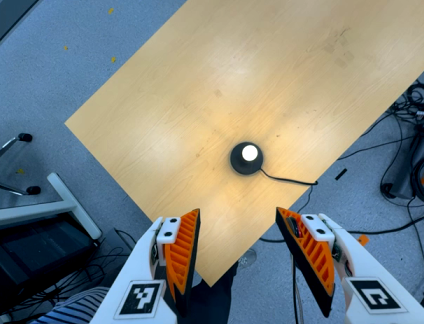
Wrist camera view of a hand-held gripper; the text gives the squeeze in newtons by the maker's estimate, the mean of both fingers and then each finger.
{"total": 0.0}